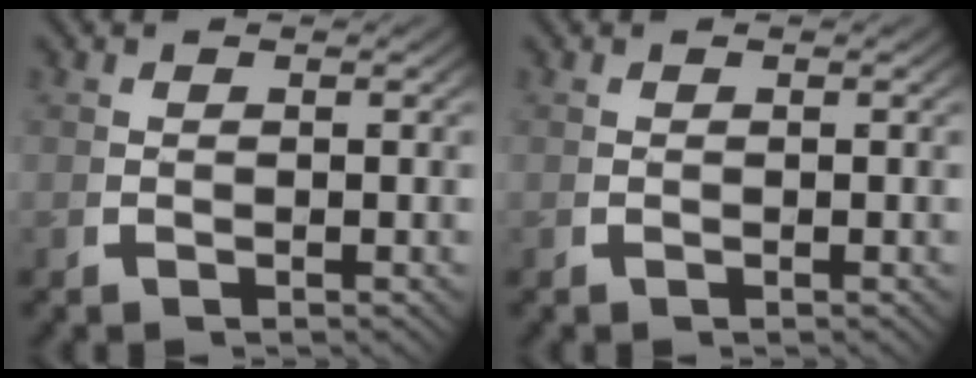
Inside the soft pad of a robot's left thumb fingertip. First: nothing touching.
{"total": 0.0}